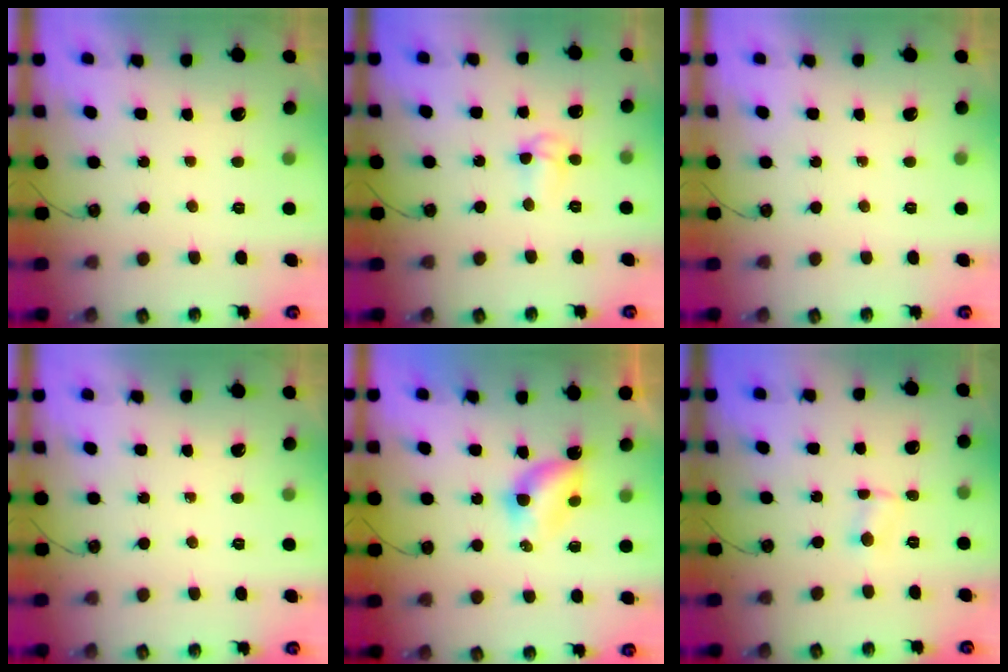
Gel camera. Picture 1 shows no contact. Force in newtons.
{"total": 5.0, "press": 4.9, "slide": 0.7}
{"total": 0.0}
{"total": 0.0}
{"total": 4.8, "press": 4.8, "slide": 0.5}
{"total": 2.3, "press": 2.2, "slide": 0.5}